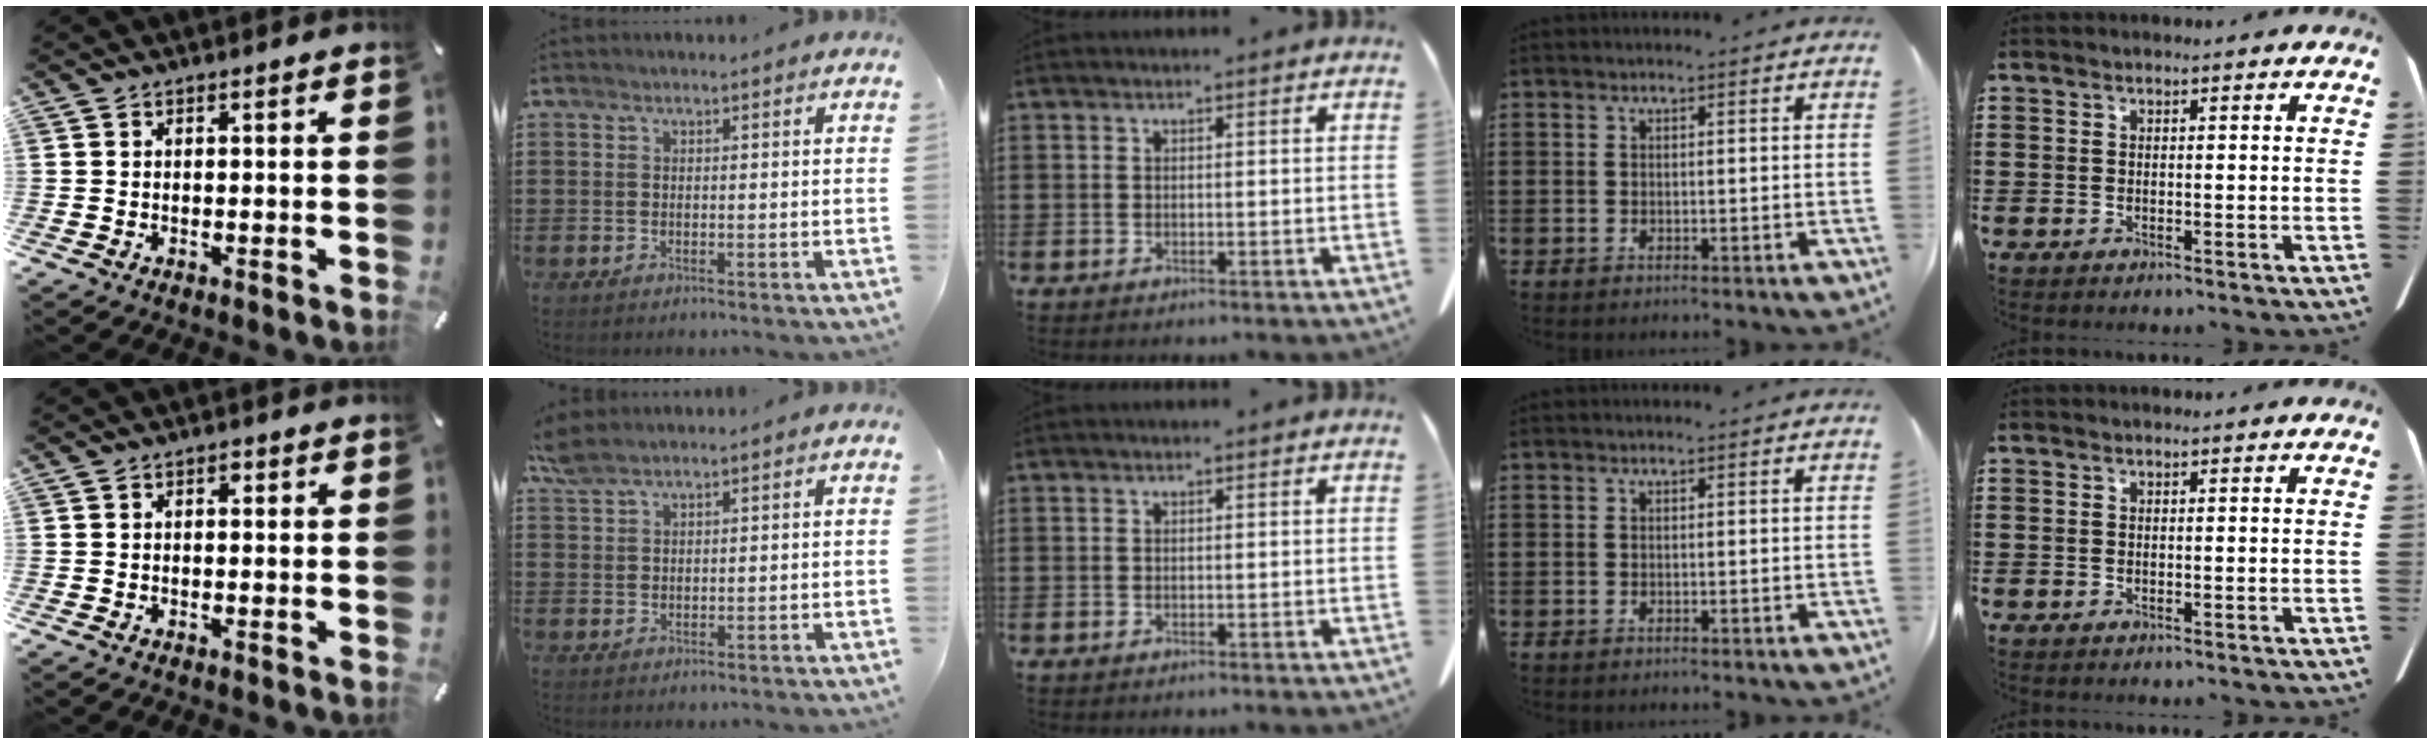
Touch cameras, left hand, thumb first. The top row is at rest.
{"thumb": {"total": 0.9, "force": [0.2, 0.8, 0.5], "torque": [-0.011, 0.006, 0.002]}, "index": {"total": 2.7, "force": [2.2, 0.8, 1.4], "torque": [-0.034, 0.003, 0.041]}}